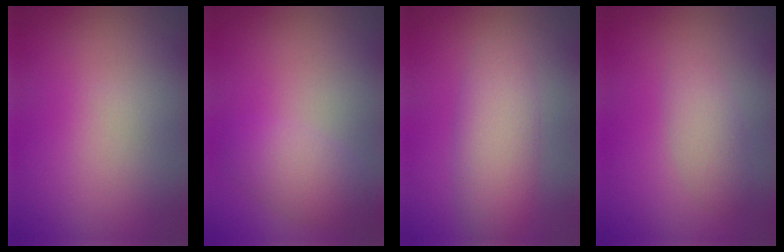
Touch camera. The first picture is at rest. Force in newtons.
{"total": 2.6, "press": 2.6, "slide": 0.2}
{"total": 3.8, "press": 3.8, "slide": 0.1}
{"total": 1.9, "press": 1.9, "slide": 0.1}